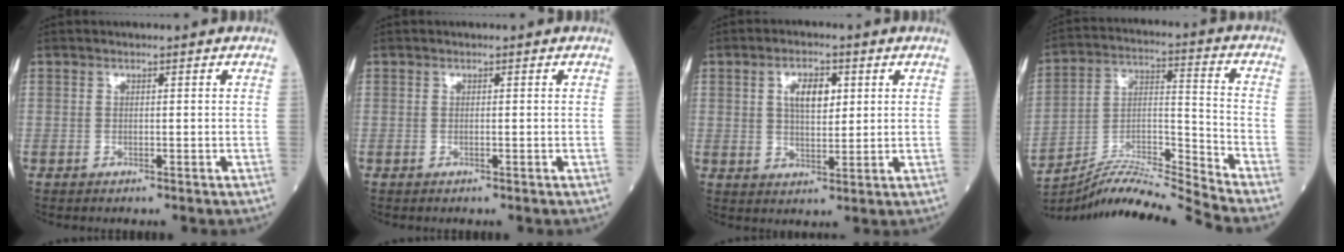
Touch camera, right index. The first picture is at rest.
{"total": 0.0}
{"total": 5.5, "force": [1.8, 2.5, 4.6], "torque": [-0.081, 0.007, 0.032]}
{"total": 13.6, "force": [-13.1, -2.6, 2.8], "torque": [-0.047, 0.031, -0.239]}